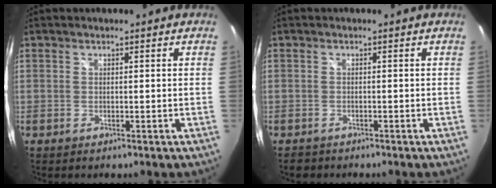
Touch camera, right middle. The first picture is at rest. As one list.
[{"total": 1.8, "force": [-1.5, 0.9, 0.3], "torque": [-0.011, -0.004, -0.025]}]